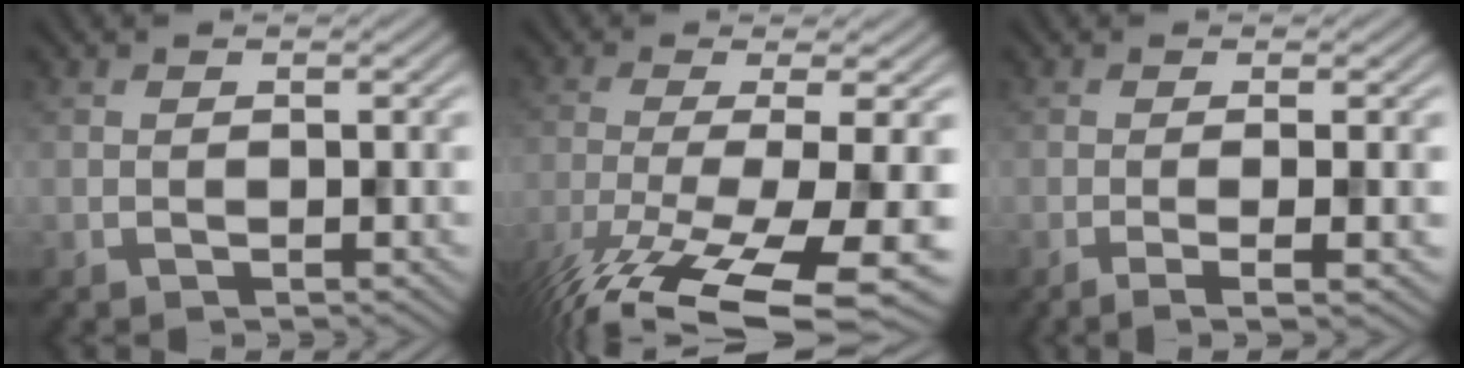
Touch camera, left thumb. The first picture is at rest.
{"total": 13.9, "force": [-8.3, 2.9, 10.8], "torque": [-0.196, -0.027, -0.124]}
{"total": 3.8, "force": [-0.9, 0.7, 3.6], "torque": [-0.051, 0.005, -0.027]}